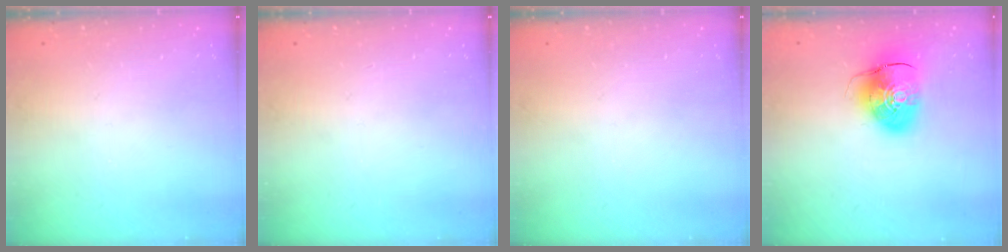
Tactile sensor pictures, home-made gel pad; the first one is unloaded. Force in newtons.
{"total": 0.0}
{"total": 0.0}
{"total": 11.8, "press": 11.7, "slide": 1.9}